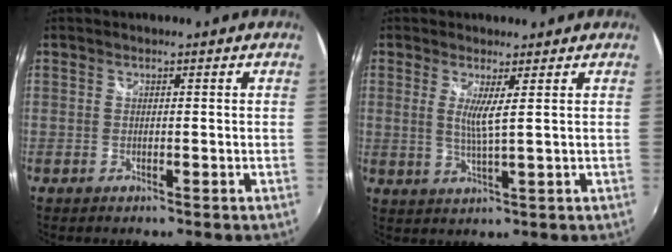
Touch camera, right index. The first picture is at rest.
{"total": 3.7, "force": [1.2, -0.3, 3.5], "torque": [-0.065, -0.011, 0.018]}